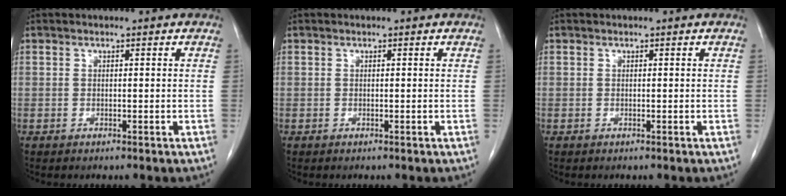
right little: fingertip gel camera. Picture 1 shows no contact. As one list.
[{"total": 0.0}, {"total": 0.0}]